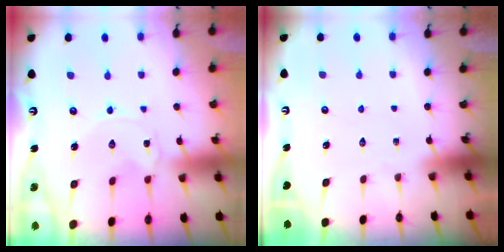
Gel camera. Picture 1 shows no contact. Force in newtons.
{"total": 0.0}